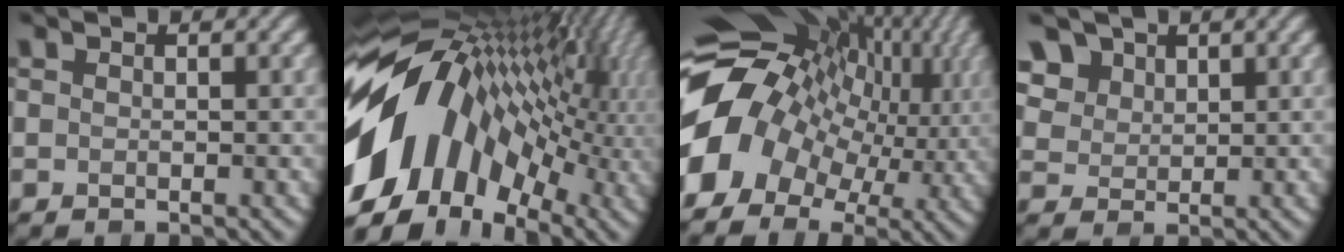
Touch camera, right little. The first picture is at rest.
{"total": 17.1, "force": [-1.4, 10.8, 13.1], "torque": [-0.243, 0.023, -0.039]}
{"total": 15.7, "force": [0.0, 11.9, 10.2], "torque": [-0.215, -0.008, 0.013]}
{"total": 6.1, "force": [3.6, 4.3, 2.4], "torque": [-0.078, 0.006, 0.065]}